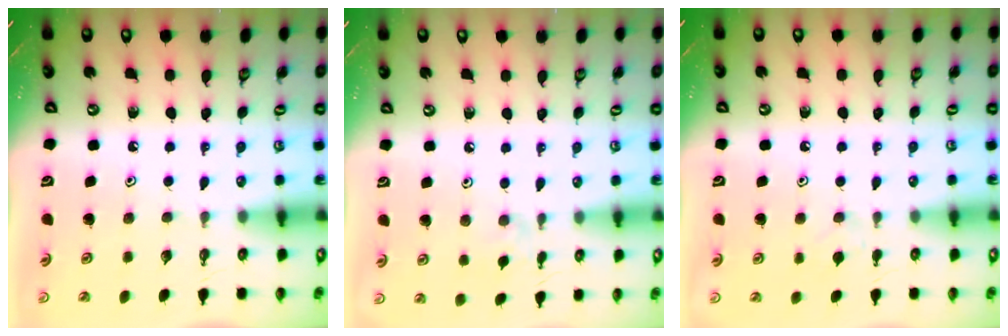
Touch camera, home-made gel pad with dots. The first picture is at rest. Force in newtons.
{"total": 1.9, "press": 1.8, "slide": 0.4}
{"total": 2.5, "press": 2.4, "slide": 0.6}